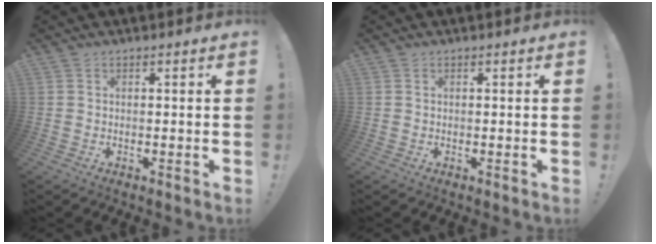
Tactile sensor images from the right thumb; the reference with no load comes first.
{"total": 0.0}